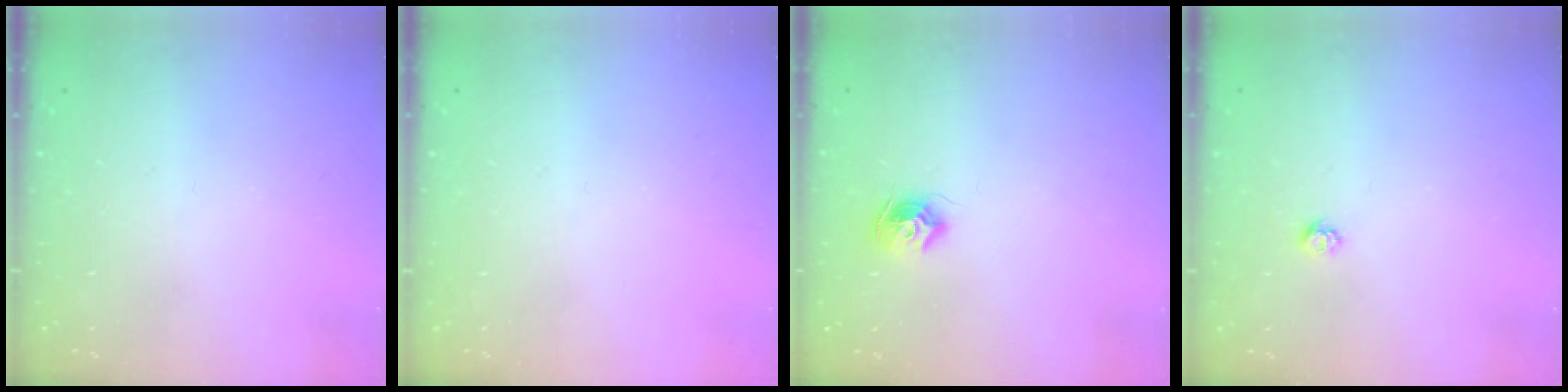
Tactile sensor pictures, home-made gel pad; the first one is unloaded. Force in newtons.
{"total": 0.0}
{"total": 8.0, "press": 7.9, "slide": 0.5}
{"total": 3.8, "press": 3.7, "slide": 0.5}